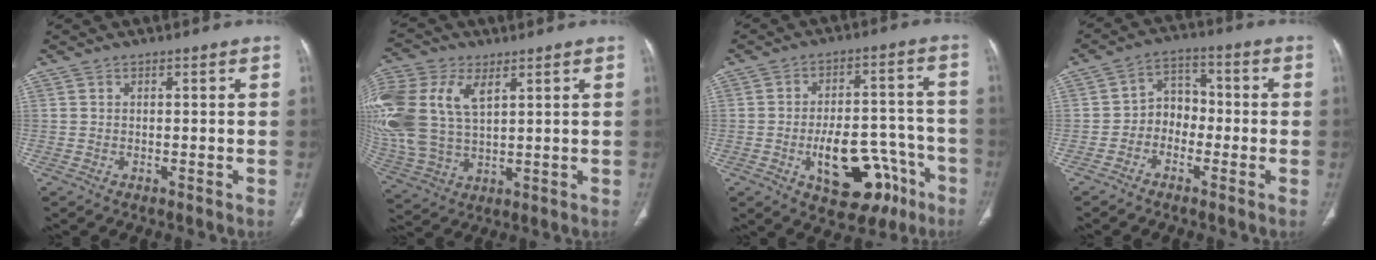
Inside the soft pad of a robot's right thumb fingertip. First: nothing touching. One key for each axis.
{"total": 21.1, "fx": 6.4, "fy": 12.9, "fz": 15.5, "tx": -0.389, "ty": 0.009, "tz": 0.125}
{"total": 16.8, "fx": -7.4, "fy": 9.1, "fz": 12.0, "tx": -0.139, "ty": 0.053, "tz": -0.094}
{"total": 6.1, "fx": -1.9, "fy": 5.0, "fz": 2.9, "tx": -0.016, "ty": 0.033, "tz": -0.049}